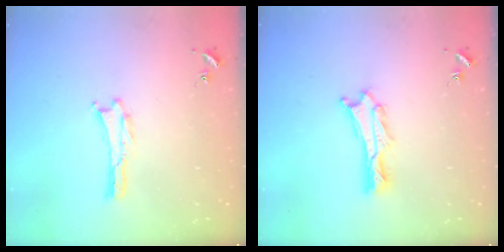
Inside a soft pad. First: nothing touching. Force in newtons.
{"total": 1.5, "press": 1.4, "slide": 0.2}